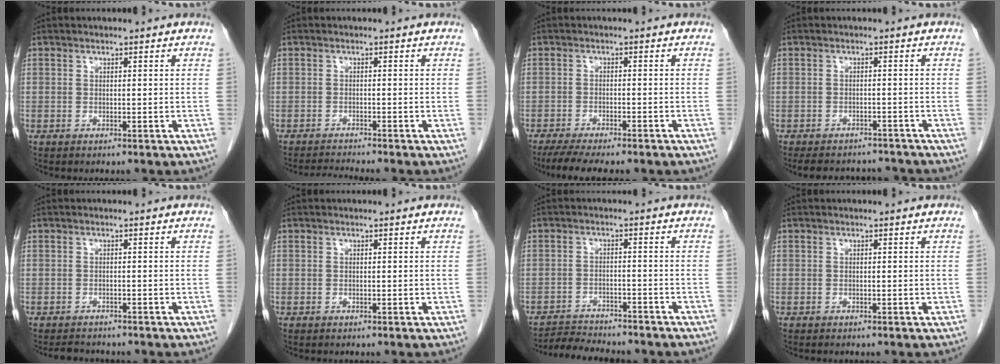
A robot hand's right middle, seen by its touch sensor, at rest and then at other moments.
{"total": 2.7, "force": [-2.4, -1.3, 0.1], "torque": [-0.014, -0.020, -0.043]}
{"total": 9.1, "force": [-7.5, 1.1, 5.1], "torque": [-0.074, -0.013, -0.108]}
{"total": 8.6, "force": [-8.0, 2.6, 1.9], "torque": [-0.032, 0.008, -0.099]}
{"total": 2.7, "force": [-2.6, 0.7, 0.5], "torque": [-0.014, -0.009, -0.037]}
{"total": 0.0}
{"total": 7.3, "force": [-7.0, 0.8, 1.7], "torque": [-0.028, -0.008, -0.107]}
{"total": 0.0}